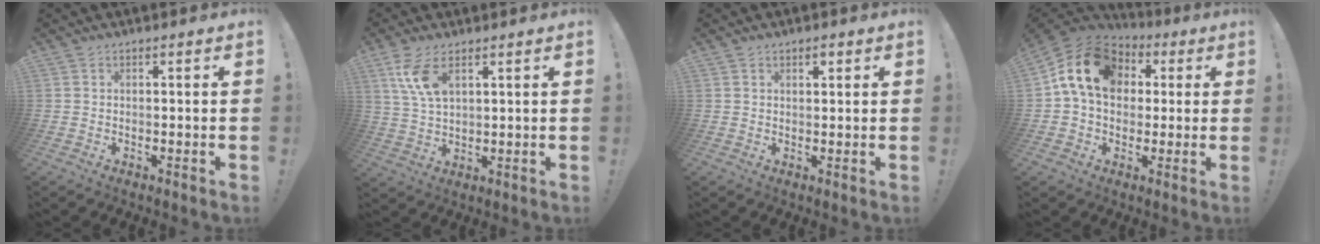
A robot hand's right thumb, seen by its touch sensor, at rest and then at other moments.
{"total": 8.9, "force": [4.6, 4.0, 6.5], "torque": [-0.139, -0.015, 0.085]}
{"total": 1.6, "force": [1.0, 0.9, 0.9], "torque": [-0.004, -0.004, 0.015]}
{"total": 16.1, "force": [4.0, 11.9, 10.2], "torque": [-0.164, 0.005, 0.079]}